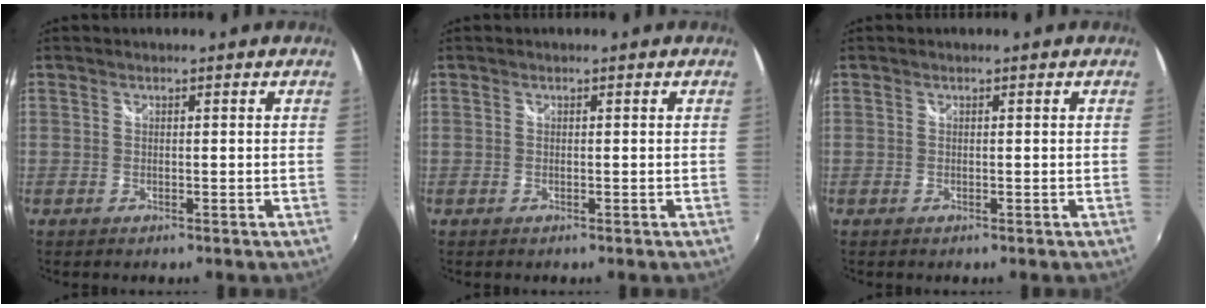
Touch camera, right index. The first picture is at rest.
{"total": 0.0}
{"total": 0.0}